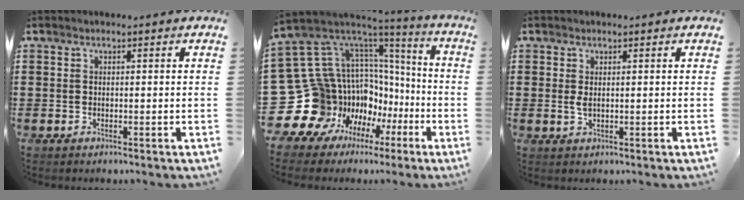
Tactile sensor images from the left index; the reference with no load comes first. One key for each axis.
{"total": 15.4, "fx": -3.4, "fy": 13.8, "fz": 5.9, "tx": -0.176, "ty": -0.056, "tz": 0.003}
{"total": 1.5, "fx": 0.3, "fy": 0.5, "fz": 1.3, "tx": -0.035, "ty": -0.001, "tz": 0.002}